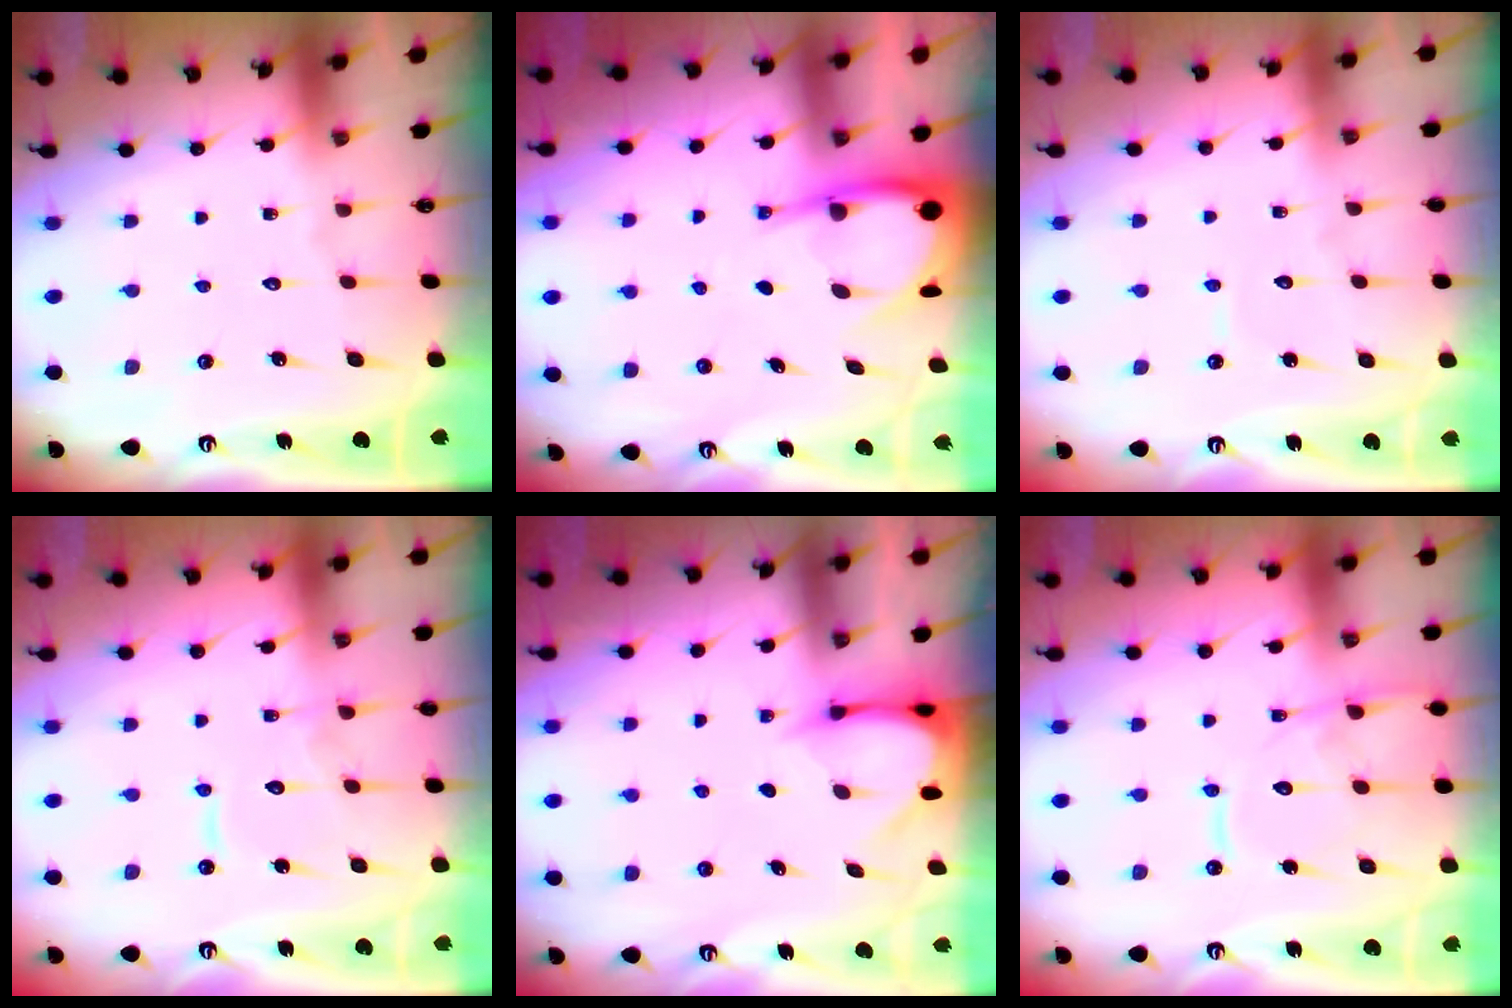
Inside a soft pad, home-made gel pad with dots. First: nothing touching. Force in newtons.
{"total": 6.6, "press": 6.6, "slide": 0.8}
{"total": 3.0, "press": 3.0, "slide": 0.4}
{"total": 9.9, "press": 9.9, "slide": 0.9}
{"total": 3.8, "press": 3.8, "slide": 0.2}
{"total": 13.6, "press": 13.6, "slide": 1.4}